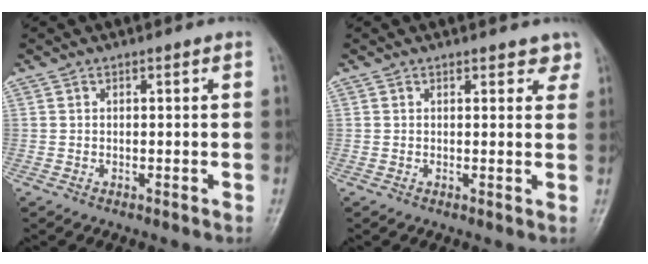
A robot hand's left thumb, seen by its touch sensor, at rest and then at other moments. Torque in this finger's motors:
{"motor_torque": [-0.14, -0.05, -0.01, -0.18, 0.04]}